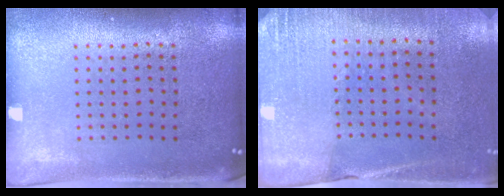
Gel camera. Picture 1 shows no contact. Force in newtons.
{"total": 2.7, "press": 2.6, "slide": 0.9}